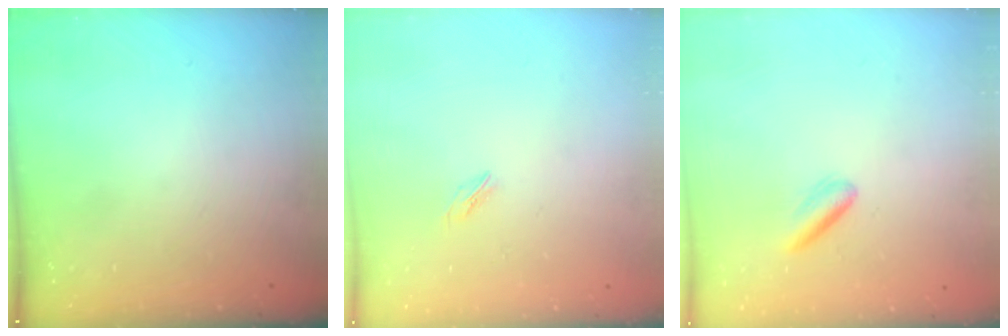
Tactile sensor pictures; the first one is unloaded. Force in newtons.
{"total": 1.7, "press": 1.7, "slide": 0.2}
{"total": 3.1, "press": 3.0, "slide": 0.8}